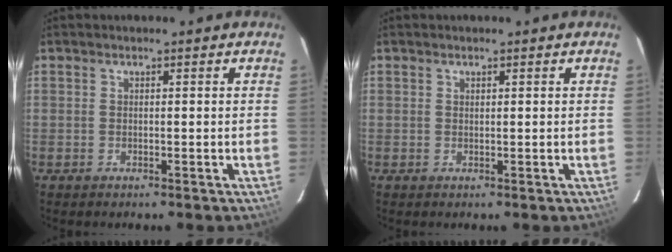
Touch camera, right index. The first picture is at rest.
{"total": 0.0}